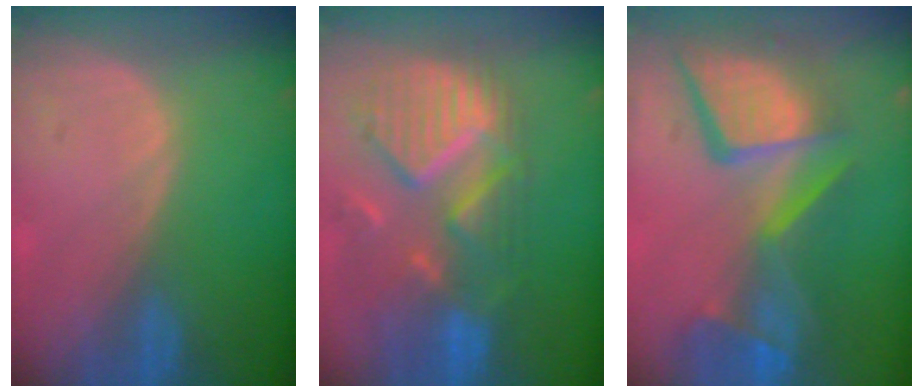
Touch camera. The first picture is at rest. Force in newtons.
{"total": 12.0, "press": 10.5, "slide": 5.8}
{"total": 13.8, "press": 11.3, "slide": 8.0}